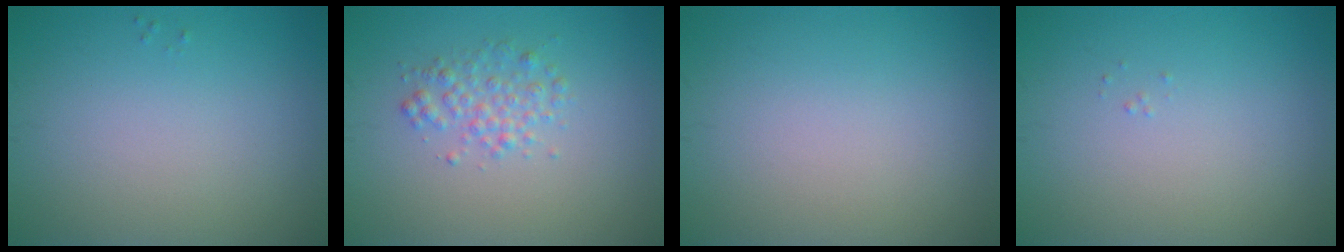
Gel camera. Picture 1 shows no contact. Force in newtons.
{"total": 2.0, "press": 2.0, "slide": 0.0}
{"total": 0.0}
{"total": 0.0}